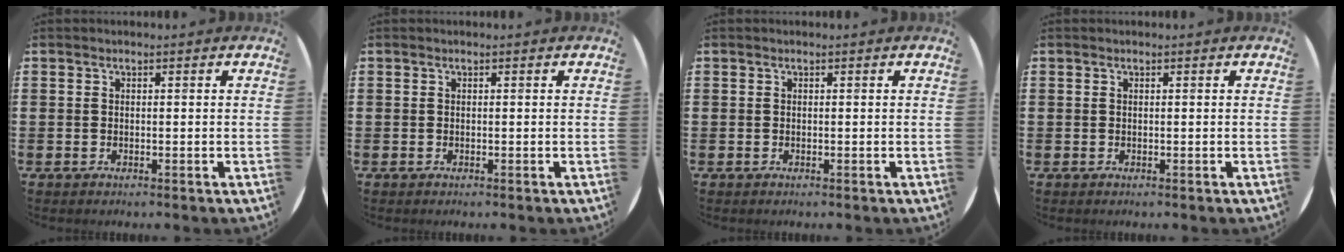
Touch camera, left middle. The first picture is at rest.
{"total": 0.0}
{"total": 0.0}
{"total": 0.0}